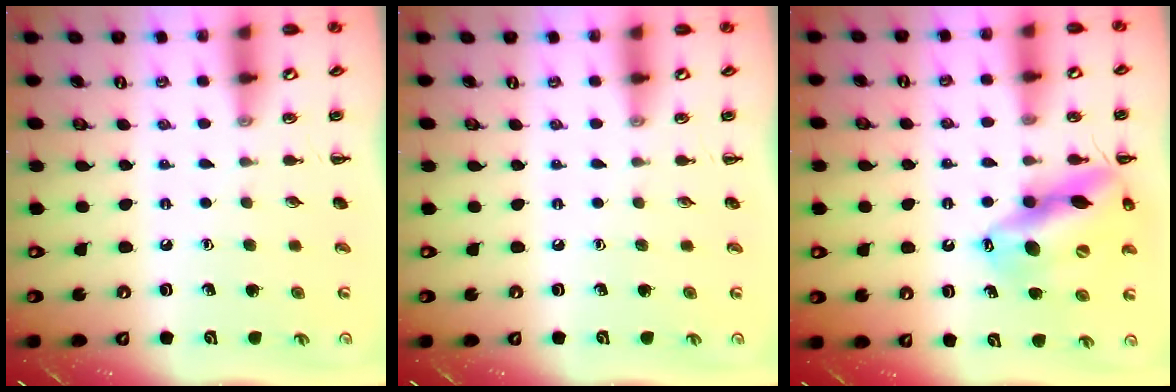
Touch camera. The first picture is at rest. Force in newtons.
{"total": 0.0}
{"total": 16.8, "press": 16.3, "slide": 4.1}